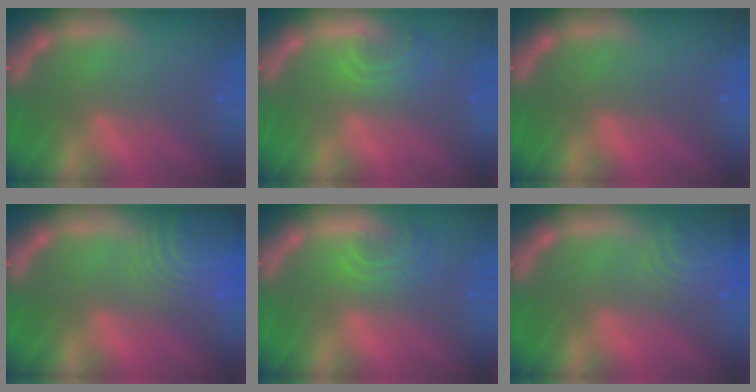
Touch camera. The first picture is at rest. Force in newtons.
{"total": 2.9}
{"total": 0.0}
{"total": 10.1}
{"total": 2.9}
{"total": 5.6}